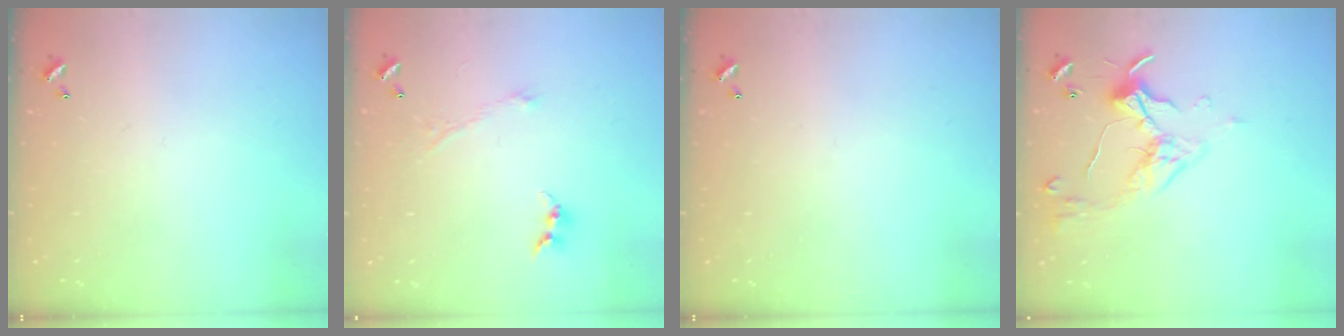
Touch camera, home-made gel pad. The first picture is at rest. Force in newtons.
{"total": 1.1, "press": 1.0, "slide": 0.6}
{"total": 0.0}
{"total": 5.7, "press": 5.7, "slide": 1.0}